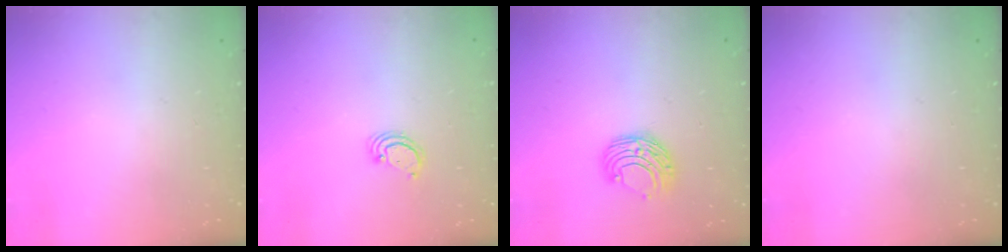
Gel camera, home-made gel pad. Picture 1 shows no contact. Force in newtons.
{"total": 2.3, "press": 2.3, "slide": 0.2}
{"total": 8.1, "press": 8.1, "slide": 0.4}
{"total": 0.0}